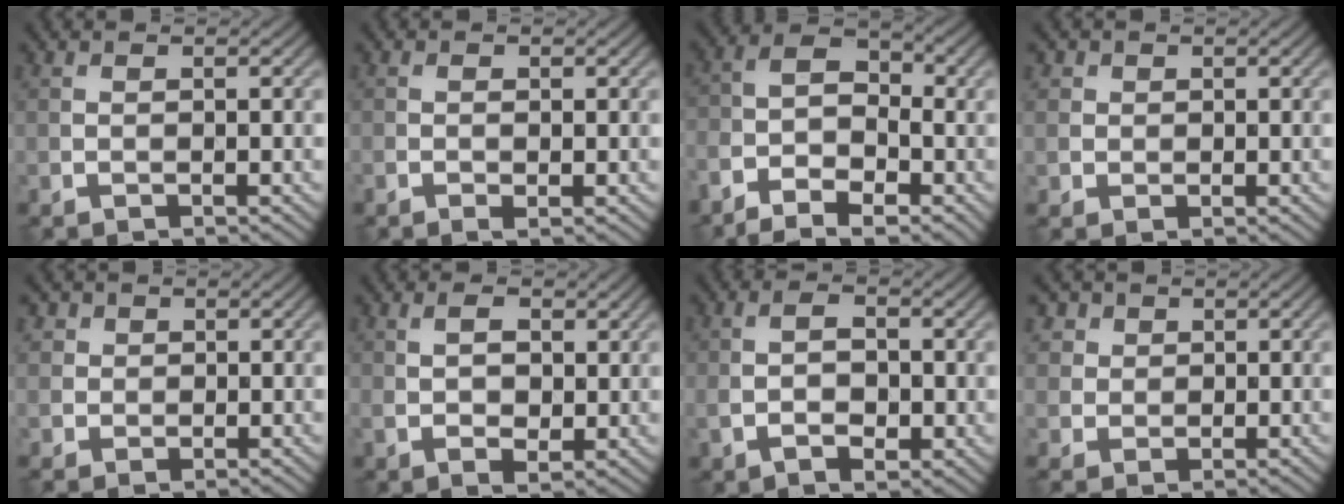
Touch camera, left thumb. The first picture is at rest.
{"total": 1.1, "force": [-0.3, 0.5, 1.0], "torque": [-0.017, -0.001, -0.006]}
{"total": 8.2, "force": [-4.8, 3.8, 5.5], "torque": [-0.101, -0.006, -0.099]}
{"total": 2.2, "force": [0.8, 2.0, 0.4], "torque": [-0.012, -0.006, 0.018]}
{"total": 3.2, "force": [1.3, 2.8, 0.9], "torque": [-0.035, -0.004, 0.032]}
{"total": 4.3, "force": [1.1, 2.3, 3.5], "torque": [-0.071, -0.003, 0.022]}
{"total": 4.3, "force": [-0.7, 2.4, 3.5], "torque": [-0.072, -0.004, -0.014]}
{"total": 4.6, "force": [2.1, 3.8, 1.4], "torque": [-0.066, -0.004, 0.046]}